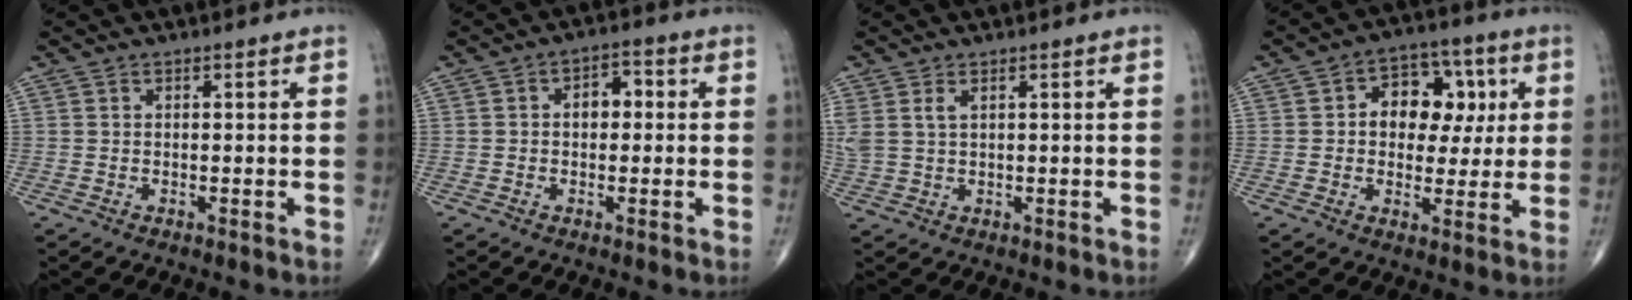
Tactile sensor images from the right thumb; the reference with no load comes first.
{"total": 4.5, "force": [0.3, 3.0, 3.3], "torque": [-0.034, 0.017, -0.003]}
{"total": 3.7, "force": [1.5, 1.9, 2.8], "torque": [-0.080, 0.008, 0.039]}
{"total": 11.7, "force": [2.0, 8.3, 8.0], "torque": [-0.057, 0.014, 0.026]}